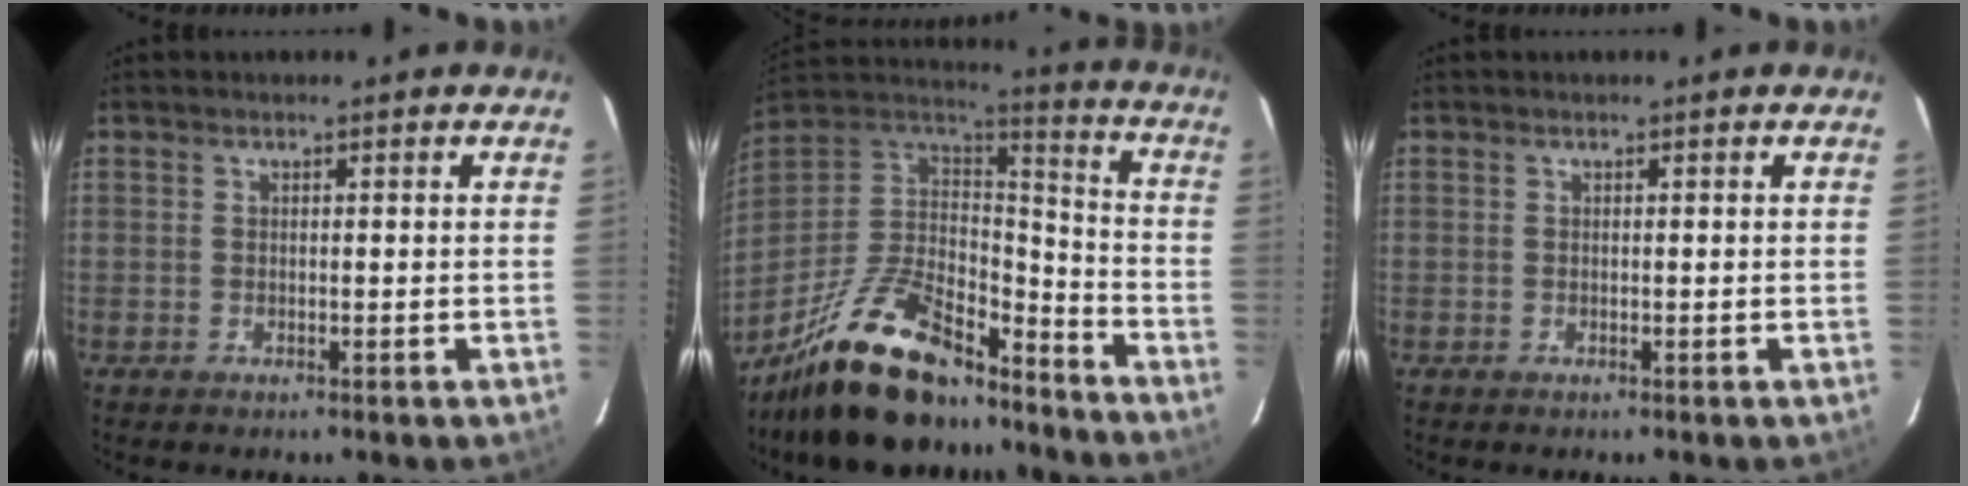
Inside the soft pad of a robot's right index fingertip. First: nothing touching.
{"total": 25.0, "force": [-18.4, 9.7, 13.9], "torque": [-0.280, -0.002, -0.298]}
{"total": 0.0}